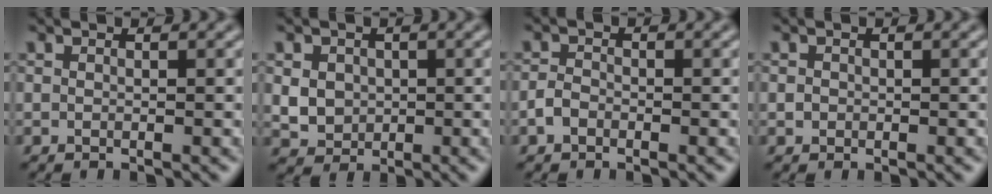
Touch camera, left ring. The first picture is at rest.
{"total": 3.1, "force": [0.4, 2.7, 1.5], "torque": [-0.034, -0.001, 0.010]}
{"total": 1.4, "force": [-0.8, 0.9, 0.6], "torque": [-0.009, 0.003, -0.020]}
{"total": 0.6, "force": [-0.1, 0.6, 0.1], "torque": [0.003, -0.003, -0.003]}